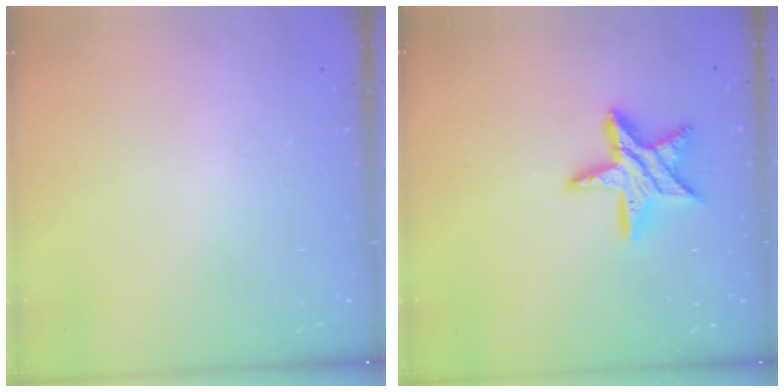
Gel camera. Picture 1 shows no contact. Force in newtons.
{"total": 12.1, "press": 12.1, "slide": 0.8}